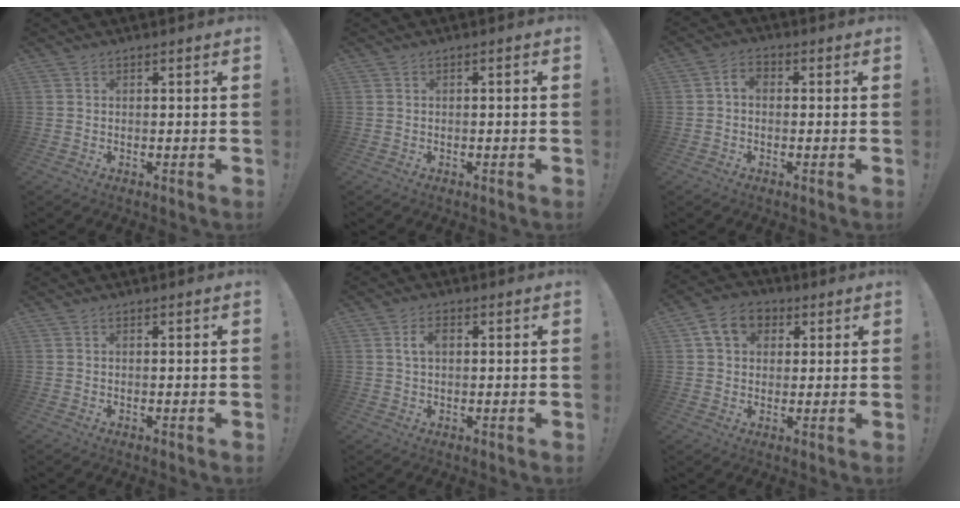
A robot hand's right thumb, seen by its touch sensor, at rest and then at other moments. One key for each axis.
{"total": 0.8, "fx": -0.6, "fy": 0.0, "fz": 0.5, "tx": -0.016, "ty": 0.003, "tz": -0.010}
{"total": 3.0, "fx": -0.5, "fy": 2.0, "fz": 2.2, "tx": -0.041, "ty": 0.011, "tz": -0.009}
{"total": 0.0}
{"total": 3.9, "fx": 0.8, "fy": 2.2, "fz": 3.1, "tx": -0.057, "ty": 0.008, "tz": 0.012}
{"total": 9.2, "fx": 3.4, "fy": 7.2, "fz": 4.7, "tx": -0.071, "ty": 0.000, "tz": 0.065}